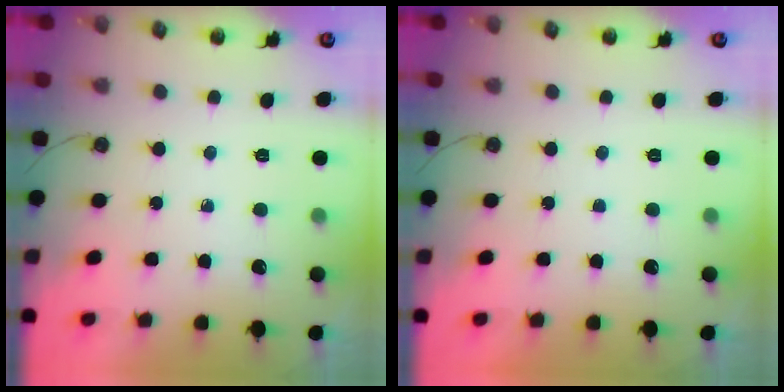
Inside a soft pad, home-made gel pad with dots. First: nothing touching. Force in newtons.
{"total": 0.0}